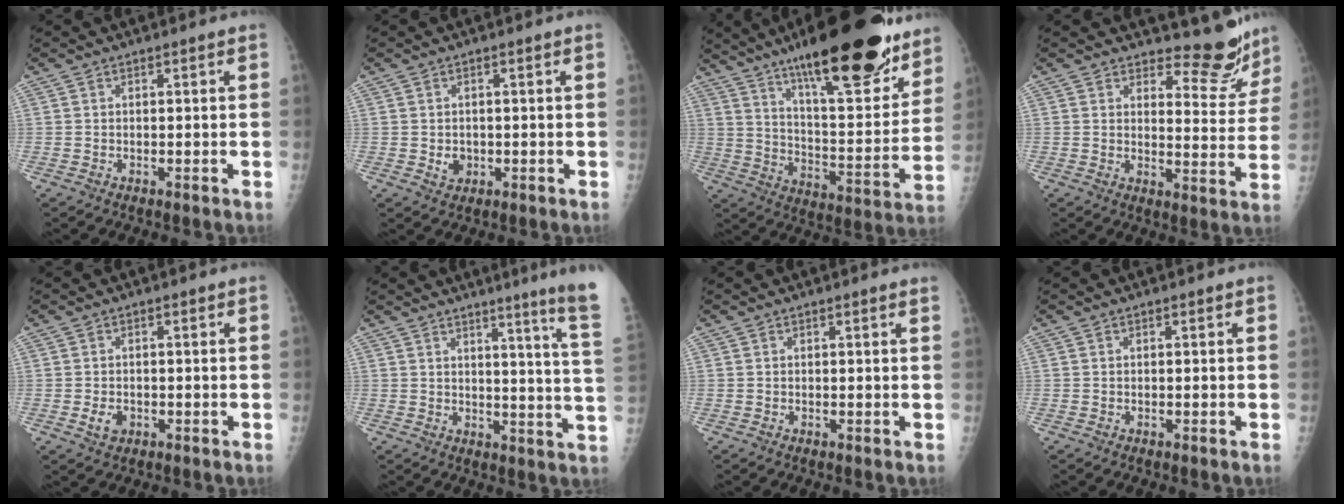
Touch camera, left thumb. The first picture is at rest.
{"total": 2.4, "force": [-0.3, 2.1, 1.2], "torque": [-0.009, 0.001, 0.004]}
{"total": 28.8, "force": [19.3, 7.8, 19.9], "torque": [-0.268, -0.075, 0.301]}
{"total": 9.3, "force": [8.8, 2.8, 1.2], "torque": [0.018, -0.089, 0.103]}
{"total": 2.6, "force": [-0.7, 2.0, 1.5], "torque": [-0.022, 0.000, -0.008]}
{"total": 14.2, "force": [10.3, -1.8, 9.7], "torque": [-0.117, -0.089, 0.109]}
{"total": 0.6, "force": [0.6, -0.1, 0.3], "torque": [-0.018, -0.004, 0.005]}
{"total": 0.0}